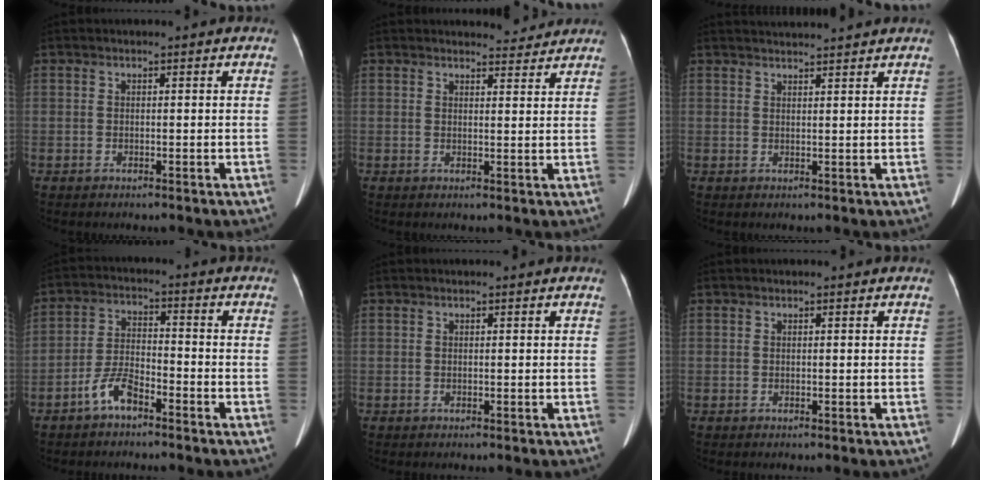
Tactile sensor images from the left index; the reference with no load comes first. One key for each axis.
{"total": 3.2, "fx": 3.2, "fy": 0.4, "fz": -0.1, "tx": -0.005, "ty": -0.007, "tz": 0.037}
{"total": 5.6, "fx": 5.4, "fy": -0.7, "fz": 1.4, "tx": -0.021, "ty": 0.025, "tz": 0.069}
{"total": 5.4, "fx": -3.8, "fy": 1.7, "fz": 3.5, "tx": -0.081, "ty": 0.008, "tz": -0.074}
{"total": 0.0}
{"total": 0.0}